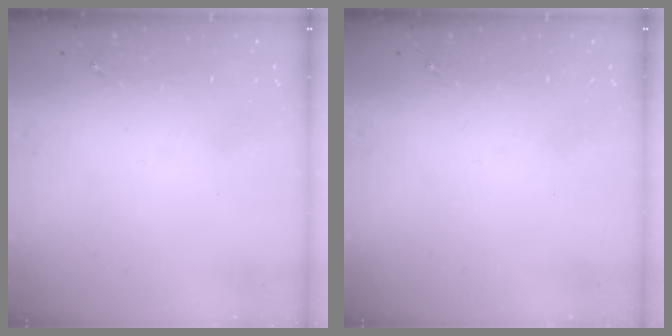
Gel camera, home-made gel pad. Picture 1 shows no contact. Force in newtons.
{"total": 0.0}